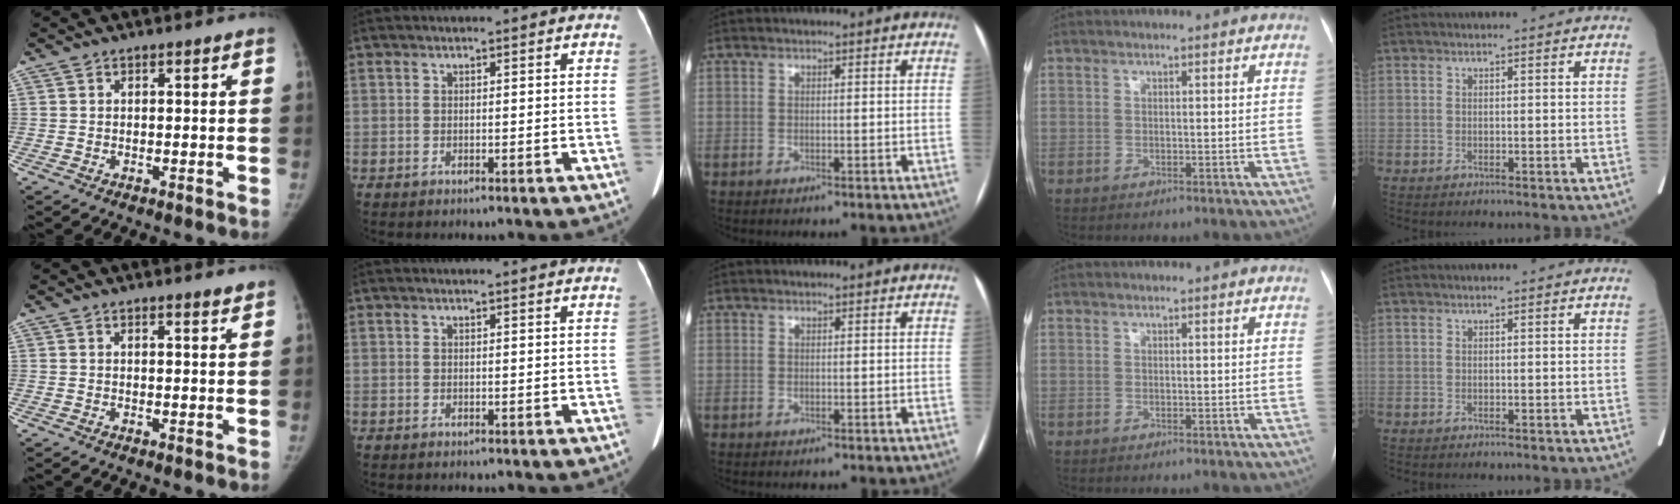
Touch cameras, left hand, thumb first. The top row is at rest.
{"thumb": {"total": 1.6, "force": [1.3, 0.0, 0.9], "torque": [-0.008, -0.010, 0.019]}, "index": {"total": 2.0, "force": [2.0, -0.1, 0.4], "torque": [-0.012, 0.003, 0.016]}}